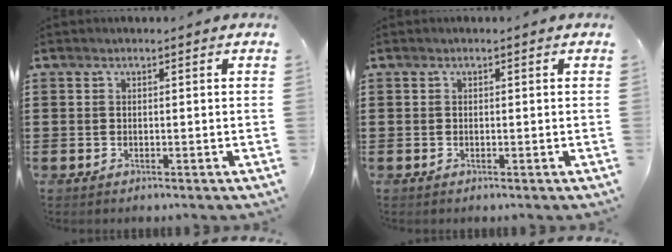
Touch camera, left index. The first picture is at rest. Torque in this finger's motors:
{"motor_torque": [0.02, -0.02, 0.04, -0.01]}